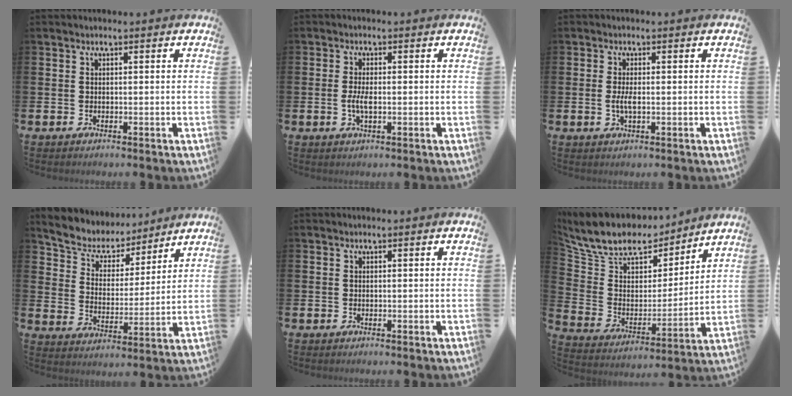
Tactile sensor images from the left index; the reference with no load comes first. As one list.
[{"total": 2.6, "force": [-0.1, 0.9, 2.4], "torque": [-0.037, -0.003, -0.003]}, {"total": 2.1, "force": [0.0, 0.6, 2.0], "torque": [-0.028, -0.003, -0.002]}, {"total": 6.9, "force": [6.4, 2.3, 0.6], "torque": [-0.048, -0.050, 0.113]}, {"total": 0.0}, {"total": 11.5, "force": [10.1, 4.5, 3.3], "torque": [-0.109, -0.064, 0.179]}]